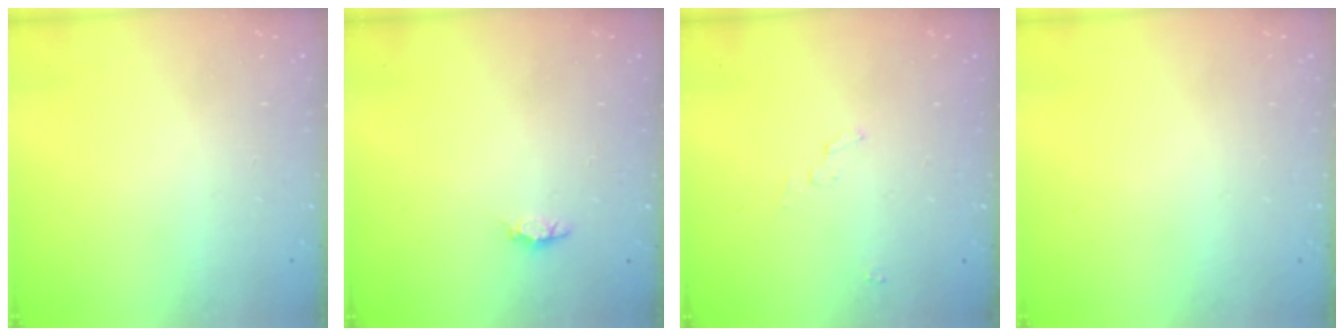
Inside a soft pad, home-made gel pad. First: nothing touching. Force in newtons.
{"total": 1.2, "press": 1.1, "slide": 0.4}
{"total": 2.2, "press": 2.2, "slide": 0.2}
{"total": 0.0}